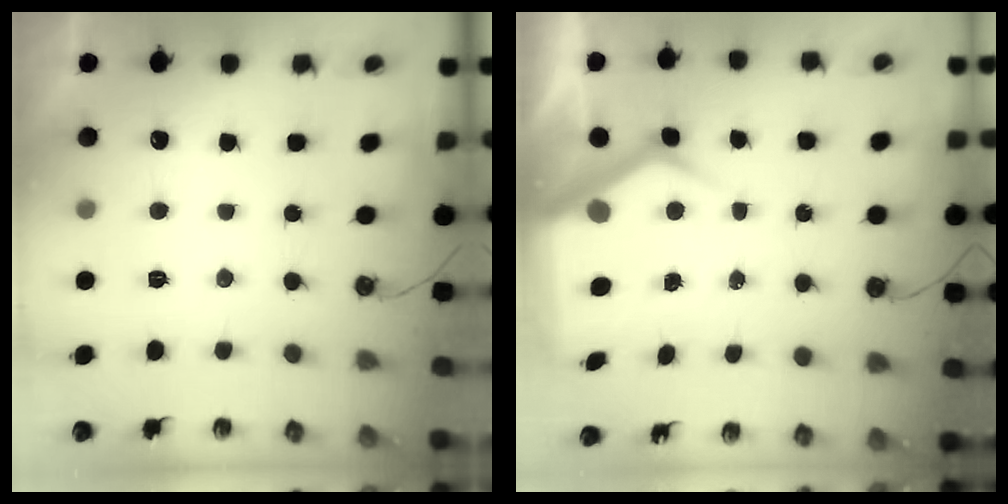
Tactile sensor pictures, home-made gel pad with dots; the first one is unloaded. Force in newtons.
{"total": 7.8, "press": 7.7, "slide": 1.3}